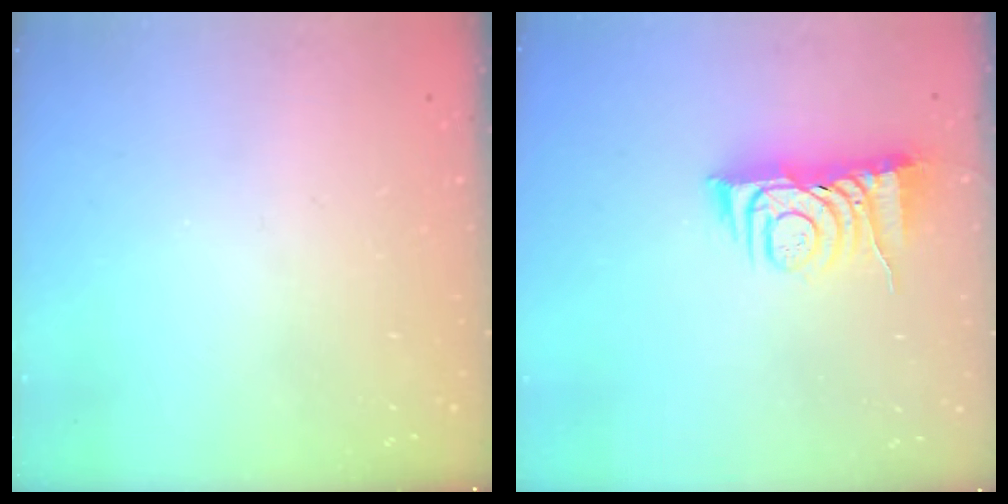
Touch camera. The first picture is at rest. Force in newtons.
{"total": 7.7, "press": 7.7, "slide": 0.7}